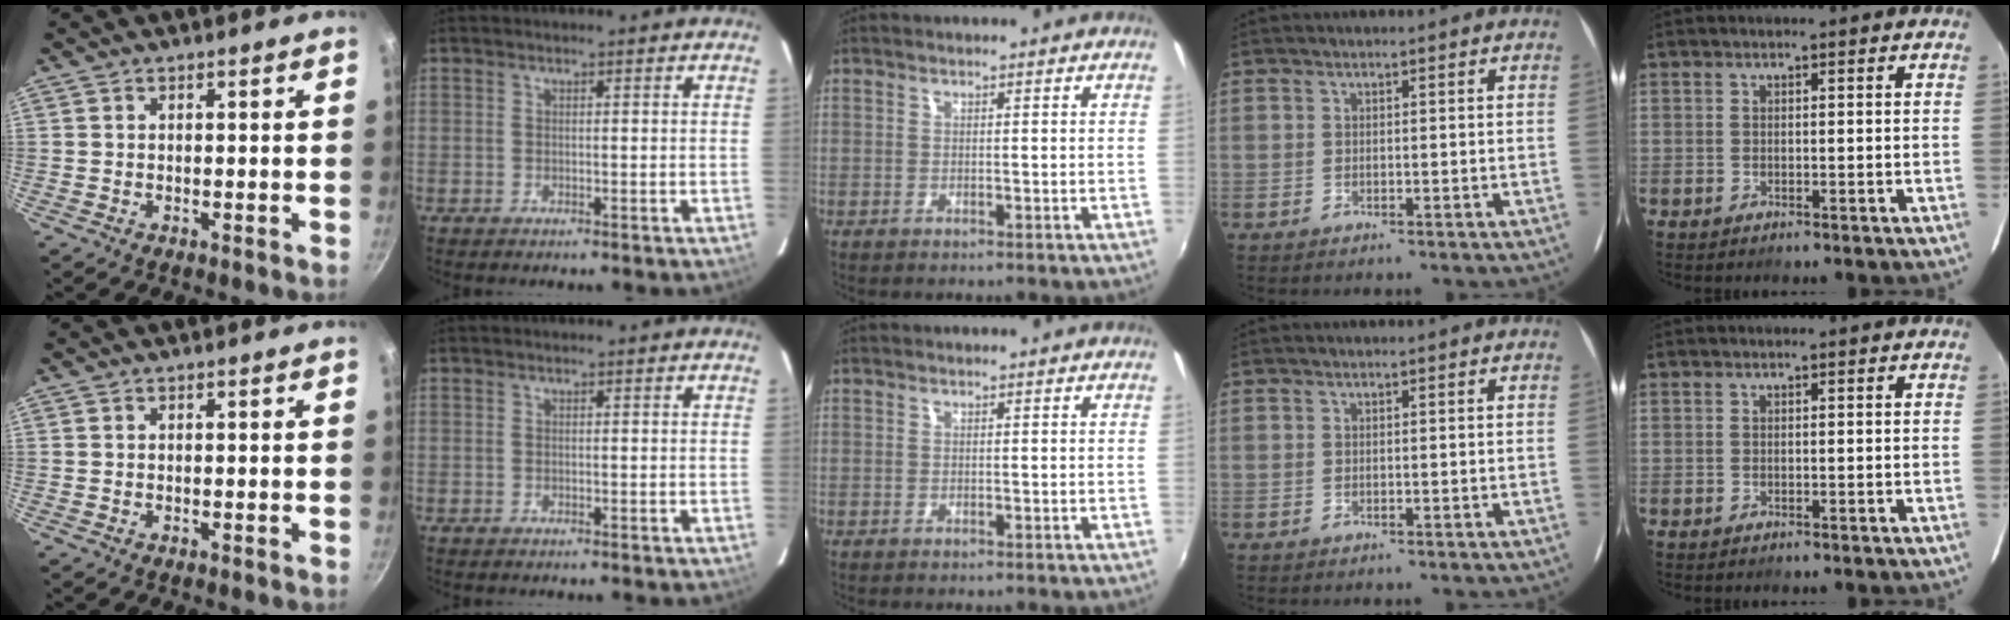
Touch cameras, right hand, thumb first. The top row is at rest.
{}